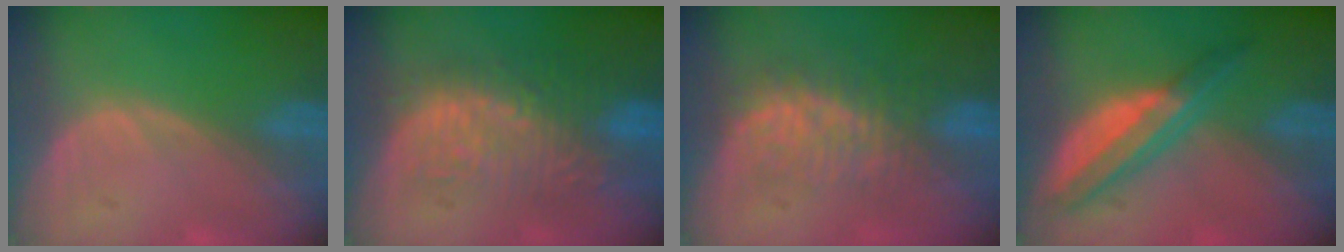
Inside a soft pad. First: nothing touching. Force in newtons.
{"total": 10.0, "press": 9.3, "slide": 3.8}
{"total": 7.5, "press": 7.3, "slide": 1.7}
{"total": 6.8, "press": 5.8, "slide": 3.6}